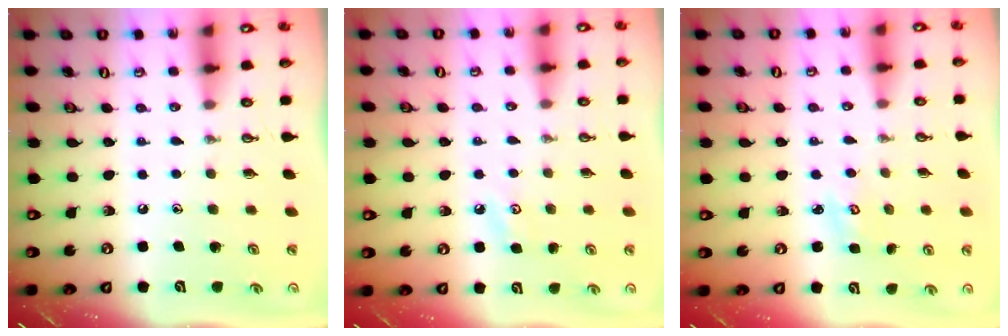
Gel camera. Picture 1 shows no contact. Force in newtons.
{"total": 4.0, "press": 3.9, "slide": 0.6}
{"total": 2.1, "press": 2.1, "slide": 0.2}